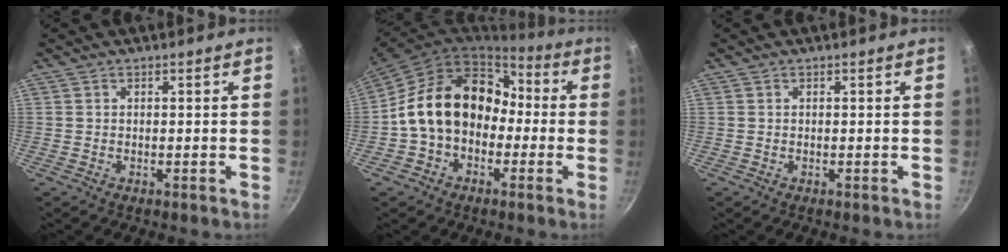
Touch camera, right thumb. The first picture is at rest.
{"total": 17.1, "force": [-0.9, 13.2, 10.7], "torque": [-0.151, 0.066, -0.023]}
{"total": 0.0}